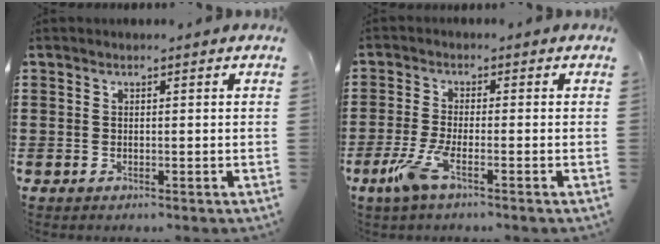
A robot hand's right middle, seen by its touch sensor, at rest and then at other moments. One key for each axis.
{"total": 5.3, "fx": -2.5, "fy": 0.8, "fz": 4.6, "tx": -0.117, "ty": -0.023, "tz": -0.053}